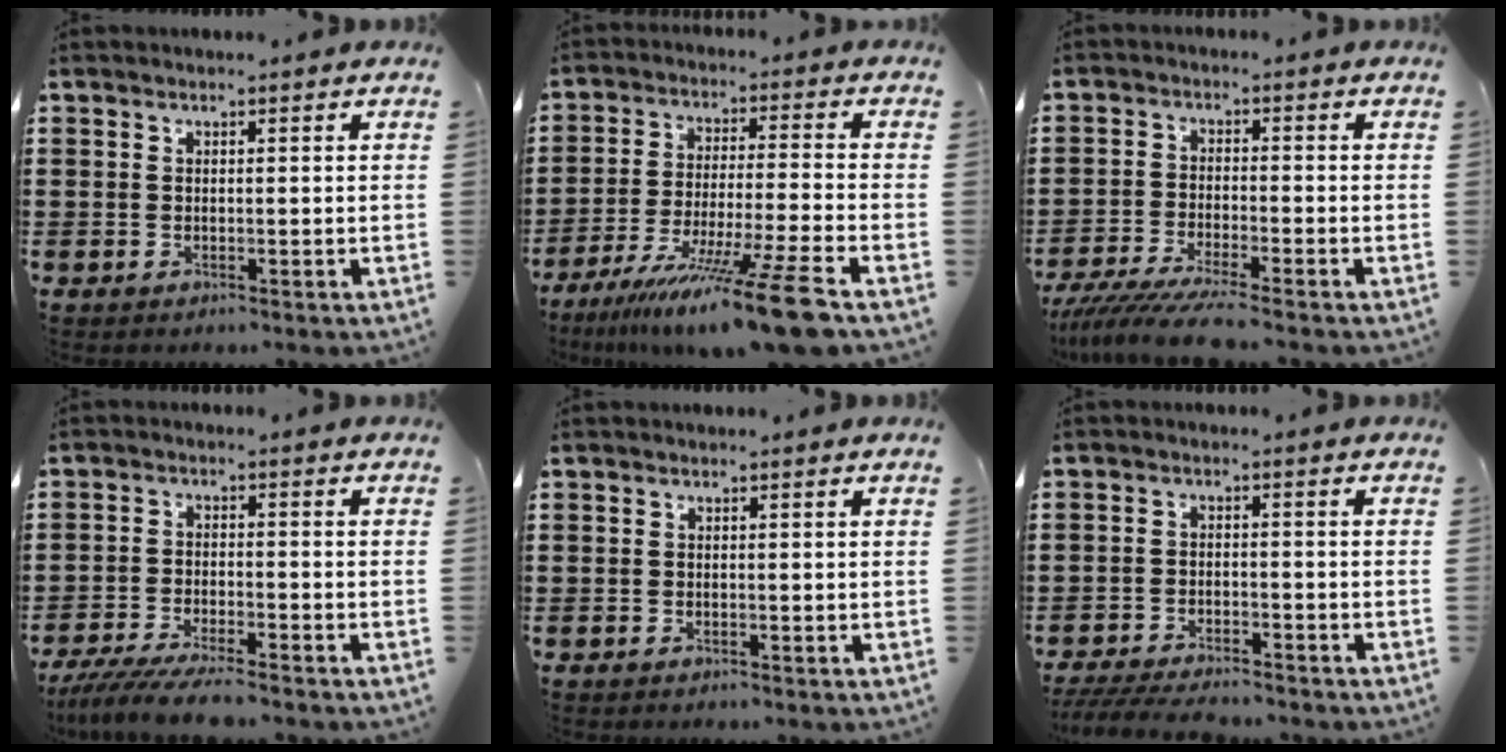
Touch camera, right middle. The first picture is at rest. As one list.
[{"total": 14.3, "force": [-10.9, -0.8, 9.2], "torque": [-0.151, 0.011, -0.193]}, {"total": 5.6, "force": [-5.1, -0.3, 2.3], "torque": [-0.058, -0.024, -0.099]}, {"total": 5.6, "force": [-5.2, 0.2, 2.1], "torque": [-0.054, -0.015, -0.101]}, {"total": 0.0}, {"total": 4.3, "force": [-4.1, 0.3, 1.2], "torque": [-0.032, -0.008, -0.085]}]